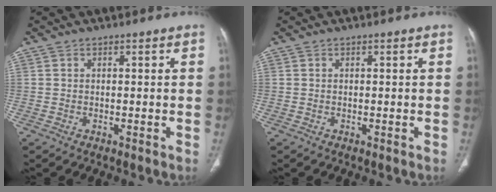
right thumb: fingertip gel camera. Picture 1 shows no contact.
{"total": 0.0}